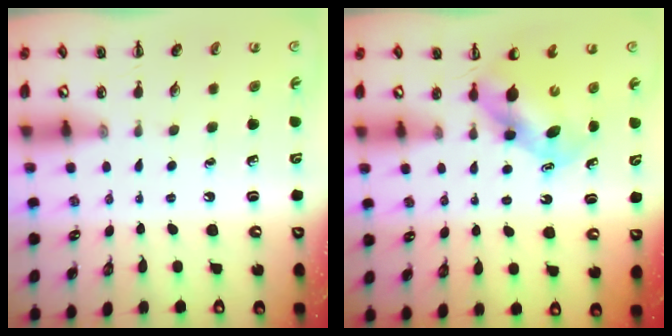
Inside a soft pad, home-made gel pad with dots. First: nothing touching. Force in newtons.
{"total": 6.1, "press": 6.0, "slide": 1.0}